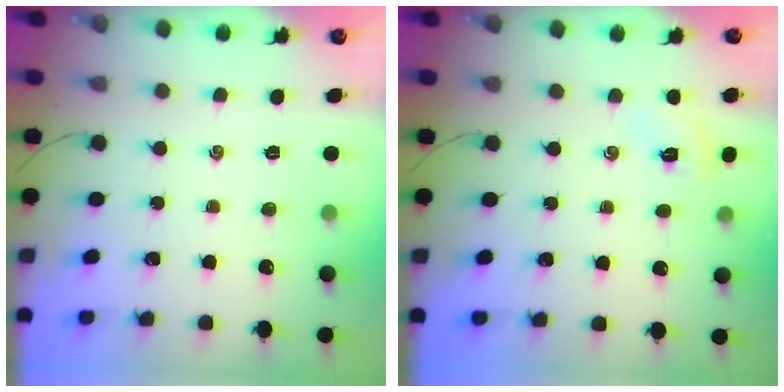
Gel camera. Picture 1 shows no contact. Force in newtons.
{"total": 4.5, "press": 4.4, "slide": 1.2}